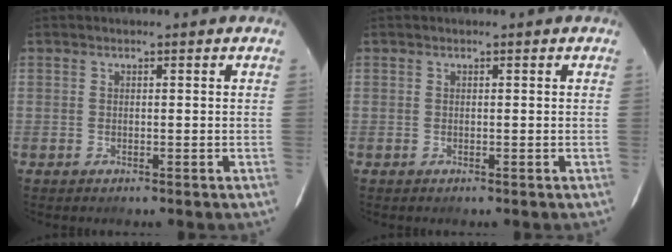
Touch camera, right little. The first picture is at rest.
{"total": 0.0}